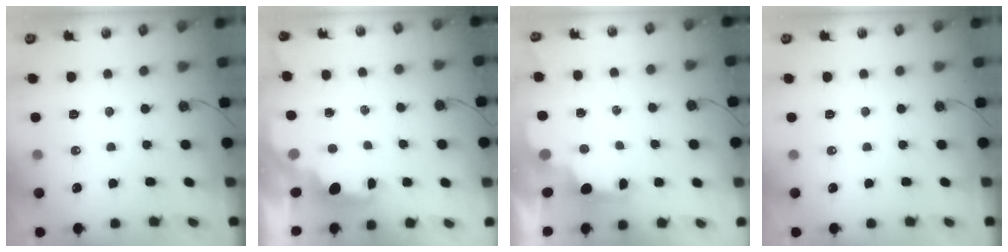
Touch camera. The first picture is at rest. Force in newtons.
{"total": 2.1, "press": 2.0, "slide": 0.8}
{"total": 2.4, "press": 2.3, "slide": 0.7}
{"total": 0.0}